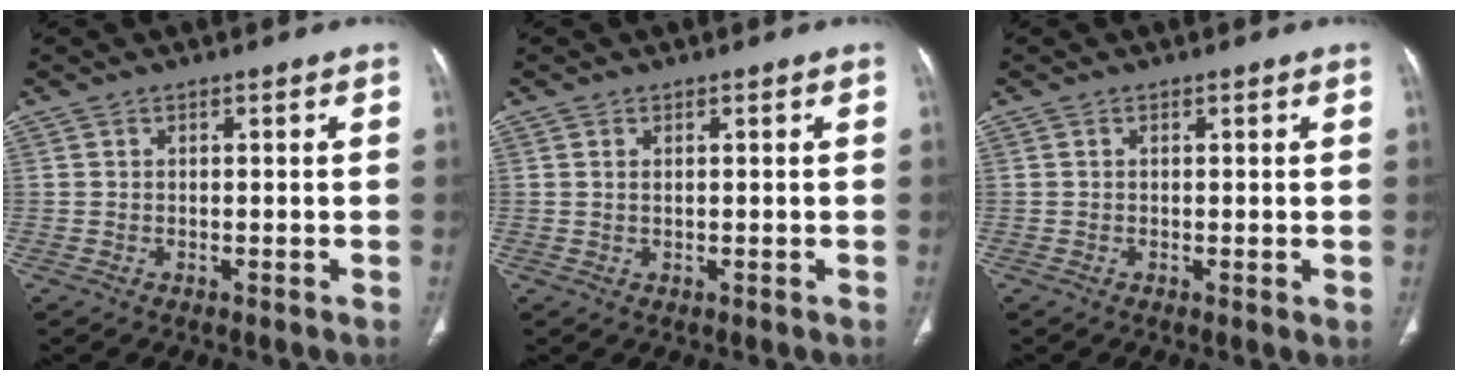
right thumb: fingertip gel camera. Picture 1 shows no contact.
{"total": 0.6, "force": [0.2, 0.3, 0.5], "torque": [-0.016, 0.004, 0.006]}
{"total": 0.8, "force": [0.1, 0.2, 0.8], "torque": [-0.019, -0.004, 0.000]}